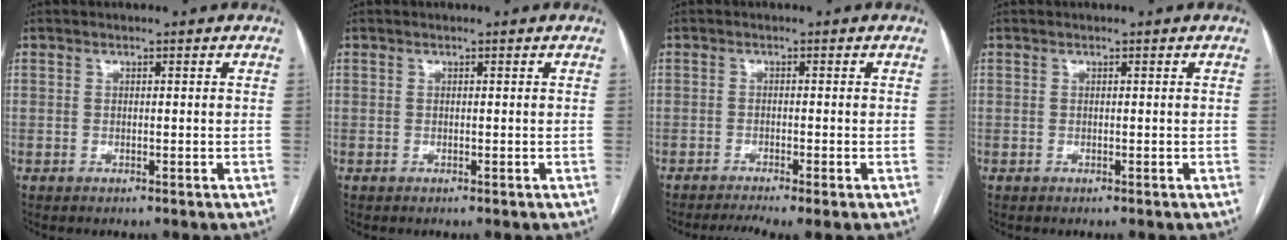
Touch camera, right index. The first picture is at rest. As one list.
[{"total": 0.0}, {"total": 4.7, "force": [-3.5, 0.0, 3.2], "torque": [-0.055, -0.004, -0.057]}, {"total": 0.0}]